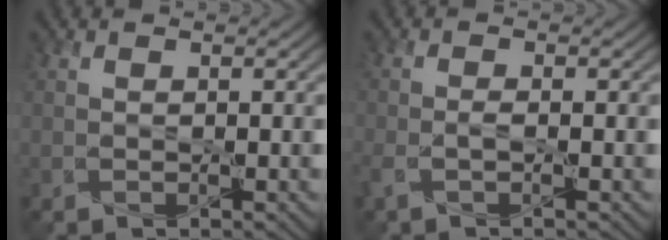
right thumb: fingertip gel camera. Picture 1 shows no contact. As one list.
[{"total": 1.9, "force": [-1.0, 0.6, 1.5], "torque": [-0.044, -0.001, -0.023]}]